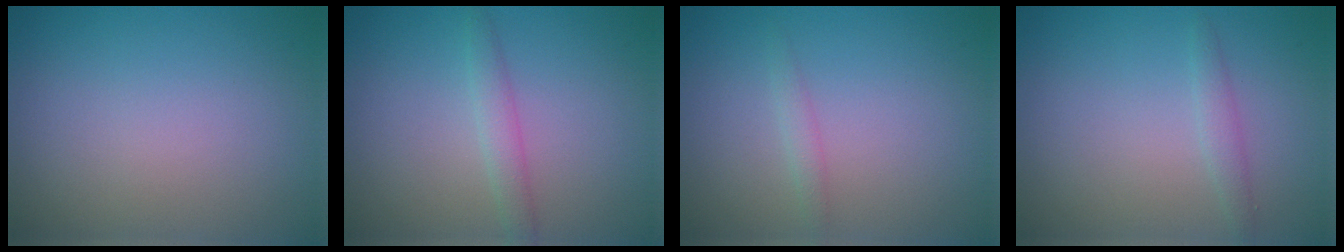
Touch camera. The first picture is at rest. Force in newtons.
{"total": 1.7, "press": 1.7, "slide": 0.0}
{"total": 1.0, "press": 1.0, "slide": 0.0}
{"total": 1.1, "press": 1.1, "slide": 0.0}